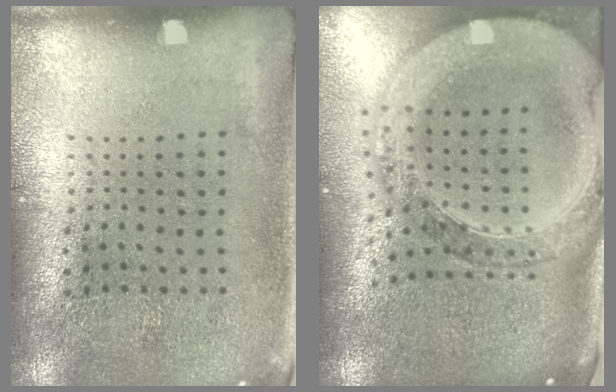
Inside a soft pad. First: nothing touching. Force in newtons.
{"total": 3.0, "press": 2.5, "slide": 1.6}